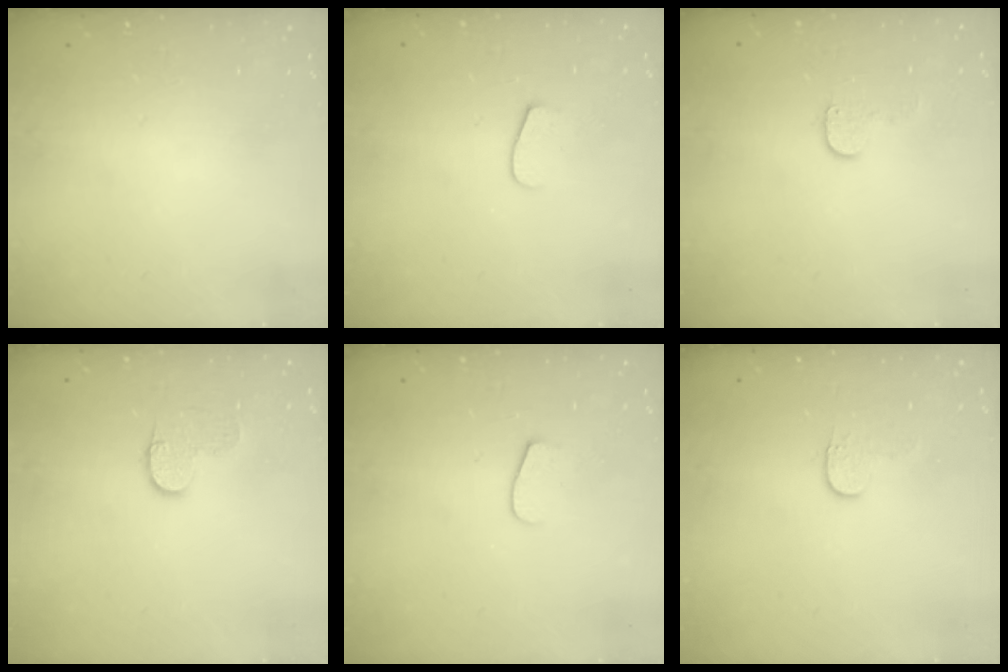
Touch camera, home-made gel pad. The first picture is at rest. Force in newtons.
{"total": 5.8, "press": 5.8, "slide": 0.7}
{"total": 5.5, "press": 5.5, "slide": 0.5}
{"total": 6.3, "press": 6.3, "slide": 0.3}
{"total": 5.8, "press": 5.8, "slide": 0.7}
{"total": 4.0, "press": 4.0, "slide": 0.5}